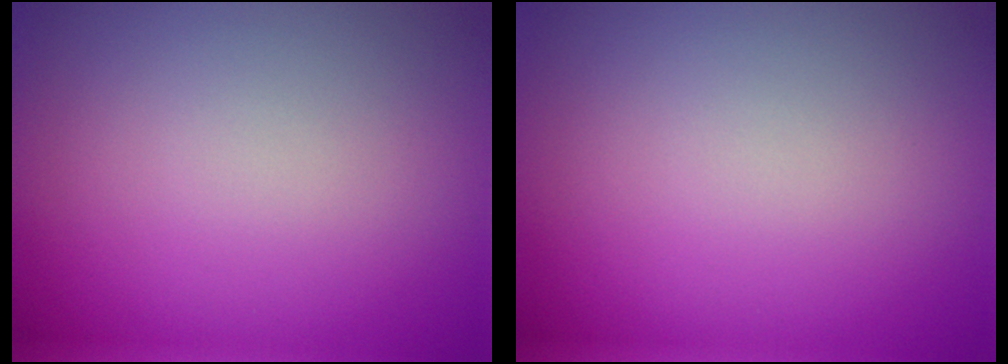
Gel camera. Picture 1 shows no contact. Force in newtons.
{"total": 0.0}